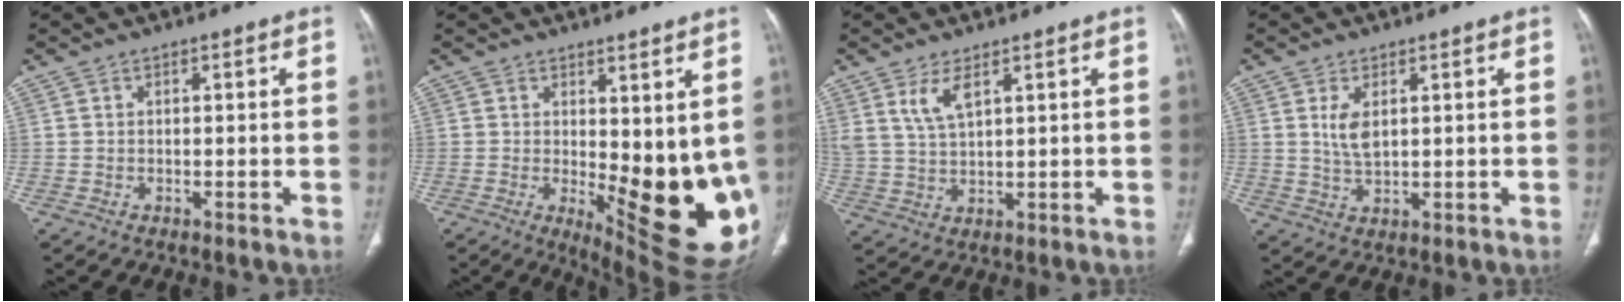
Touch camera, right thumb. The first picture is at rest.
{"total": 15.3, "force": [-0.2, 5.6, 14.2], "torque": [-0.173, -0.039, 0.018]}
{"total": 5.3, "force": [3.0, 1.9, 4.0], "torque": [-0.083, -0.017, 0.070]}
{"total": 4.3, "force": [1.3, 2.0, 3.6], "torque": [-0.070, -0.010, 0.034]}